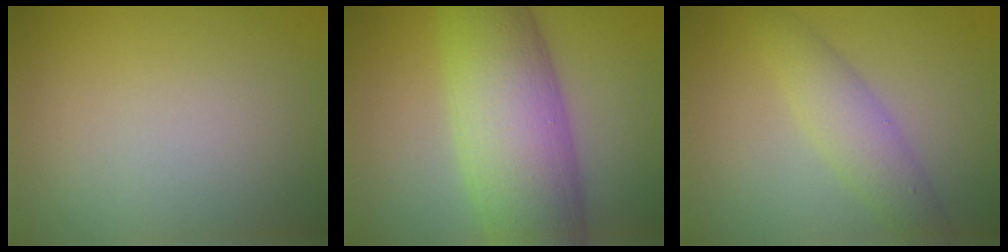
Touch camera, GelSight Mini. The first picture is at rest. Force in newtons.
{"total": 11.2, "press": 11.2, "slide": 0.3}
{"total": 3.4, "press": 3.4, "slide": 0.1}